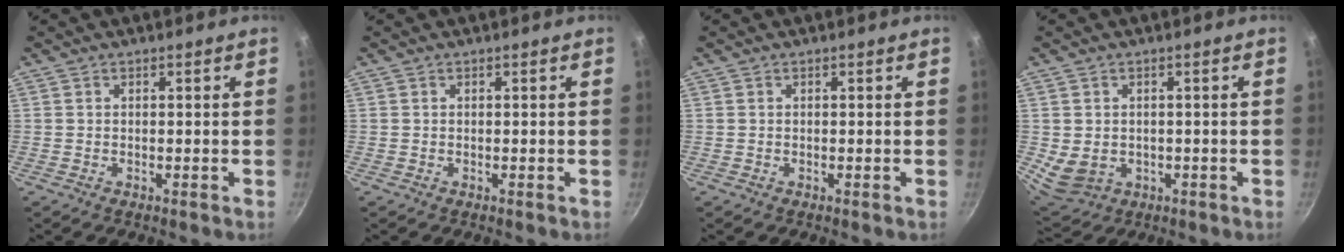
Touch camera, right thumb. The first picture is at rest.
{"total": 0.0}
{"total": 0.0}
{"total": 6.3, "force": [-0.5, 5.3, 3.4], "torque": [-0.046, -0.004, 0.010]}